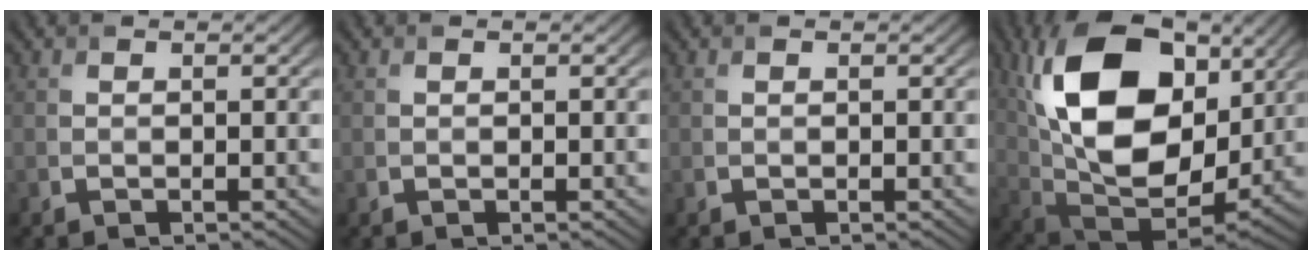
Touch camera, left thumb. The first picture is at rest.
{"total": 0.0}
{"total": 0.0}
{"total": 19.3, "force": [6.4, 11.4, 14.2], "torque": [-0.287, 0.030, 0.104]}